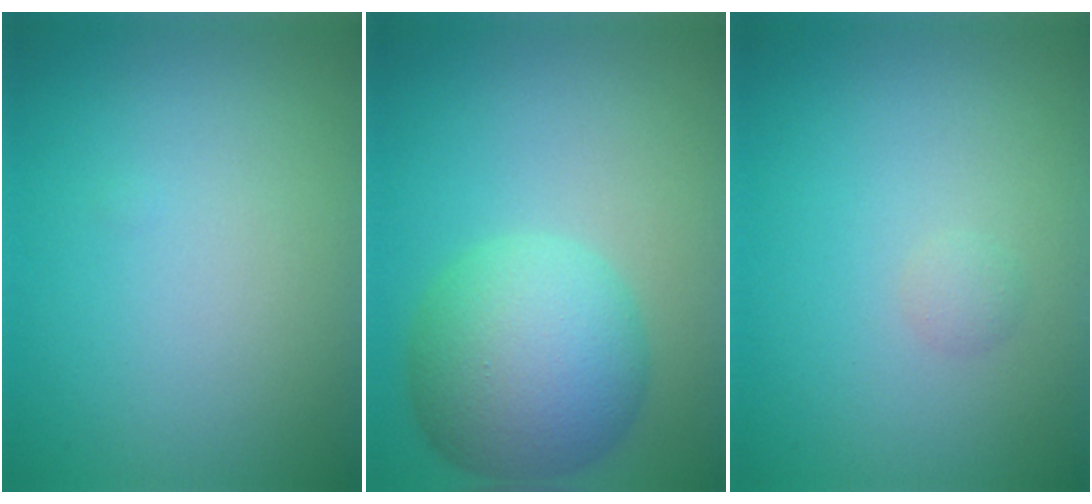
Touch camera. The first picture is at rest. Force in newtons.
{"total": 8.0, "press": 8.0, "slide": 0.4}
{"total": 0.7, "press": 0.7, "slide": 0.0}